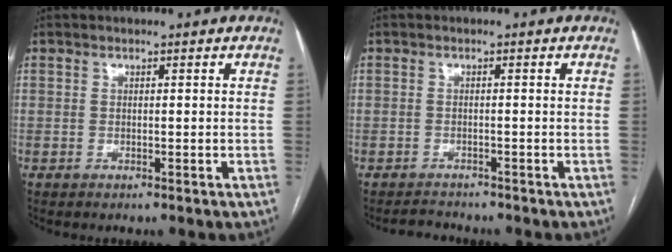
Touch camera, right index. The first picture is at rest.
{"total": 2.0, "force": [-1.8, 0.6, -0.2], "torque": [-0.002, -0.006, -0.027]}